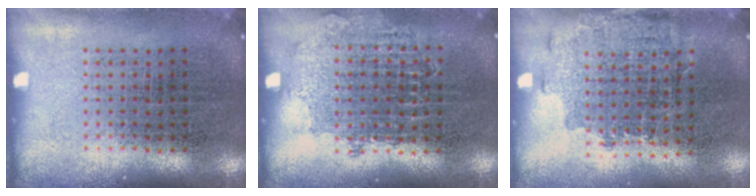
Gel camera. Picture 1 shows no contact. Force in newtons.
{"total": 0.8, "press": 0.8, "slide": 0.3}
{"total": 1.5, "press": 1.2, "slide": 0.9}